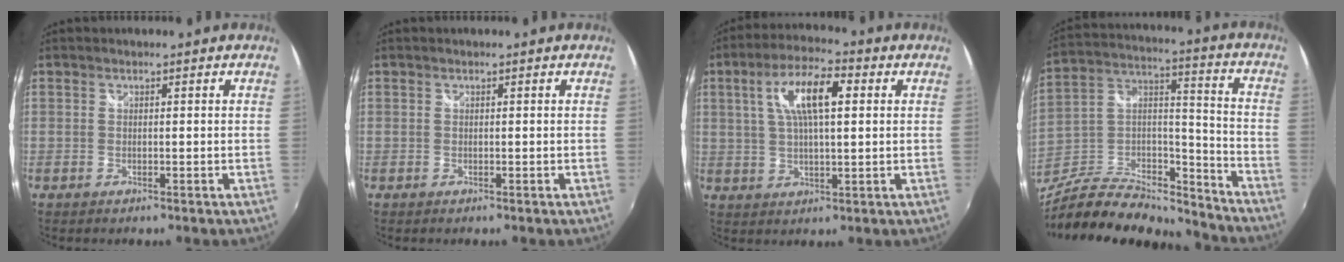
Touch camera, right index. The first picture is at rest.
{"total": 0.0}
{"total": 10.6, "force": [3.0, 3.4, 9.6], "torque": [-0.179, 0.019, 0.052]}
{"total": 23.4, "force": [-18.9, 8.6, 10.9], "torque": [-0.215, 0.026, -0.299]}